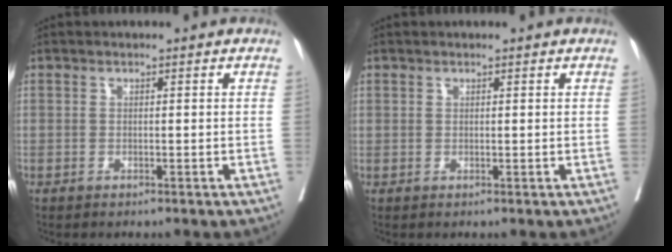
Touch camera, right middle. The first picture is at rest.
{"total": 0.7, "force": [0.5, 0.5, 0.0], "torque": [0.005, -0.001, 0.010]}